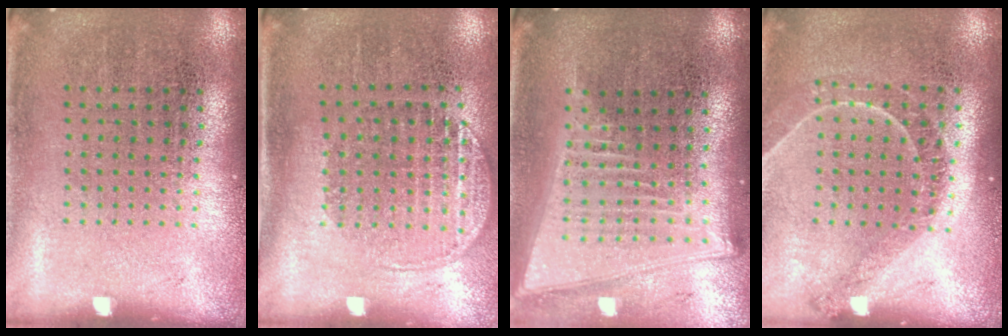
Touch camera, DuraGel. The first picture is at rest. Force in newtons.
{"total": 1.5, "press": 1.3, "slide": 0.8}
{"total": 2.1, "press": 1.7, "slide": 1.2}
{"total": 1.2, "press": 1.1, "slide": 0.4}